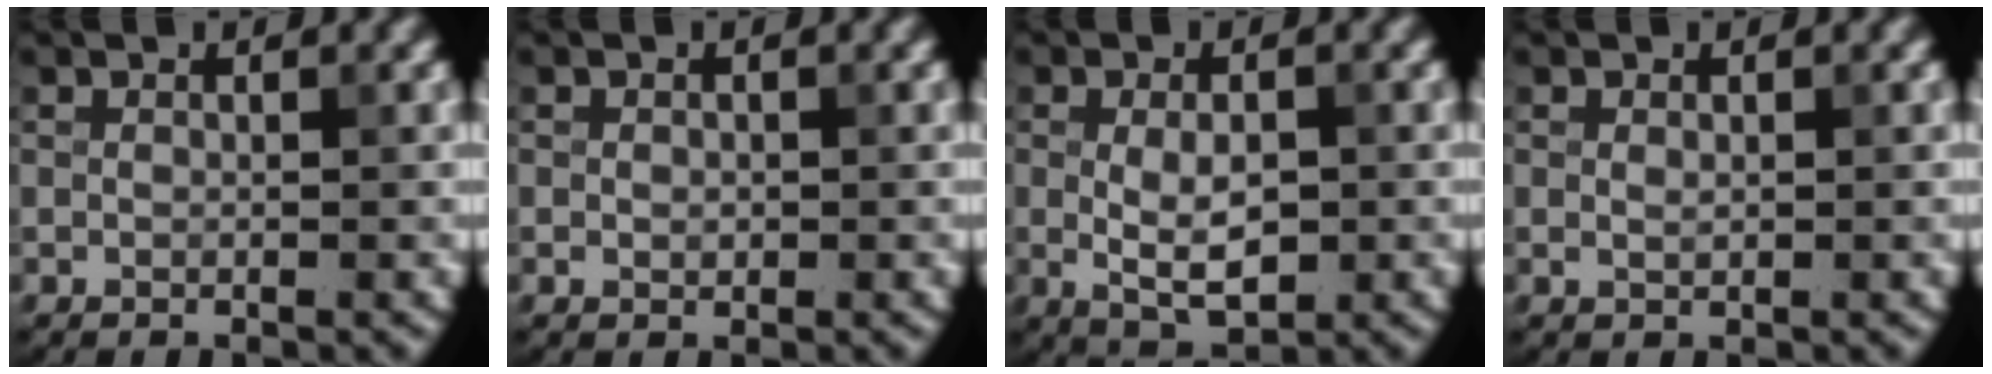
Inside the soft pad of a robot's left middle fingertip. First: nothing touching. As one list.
[{"total": 0.8, "force": [0.0, 0.7, 0.5], "torque": [-0.007, -0.003, -0.001]}, {"total": 4.0, "force": [-0.3, 2.0, 3.4], "torque": [-0.064, -0.004, -0.001]}, {"total": 0.7, "force": [0.1, 0.4, 0.5], "torque": [-0.009, 0.000, 0.003]}]